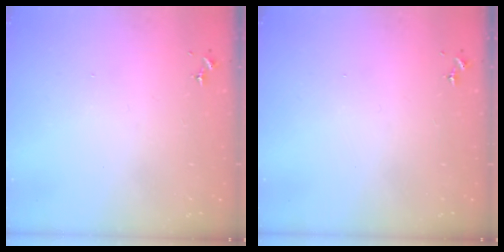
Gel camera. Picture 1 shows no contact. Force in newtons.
{"total": 0.0}